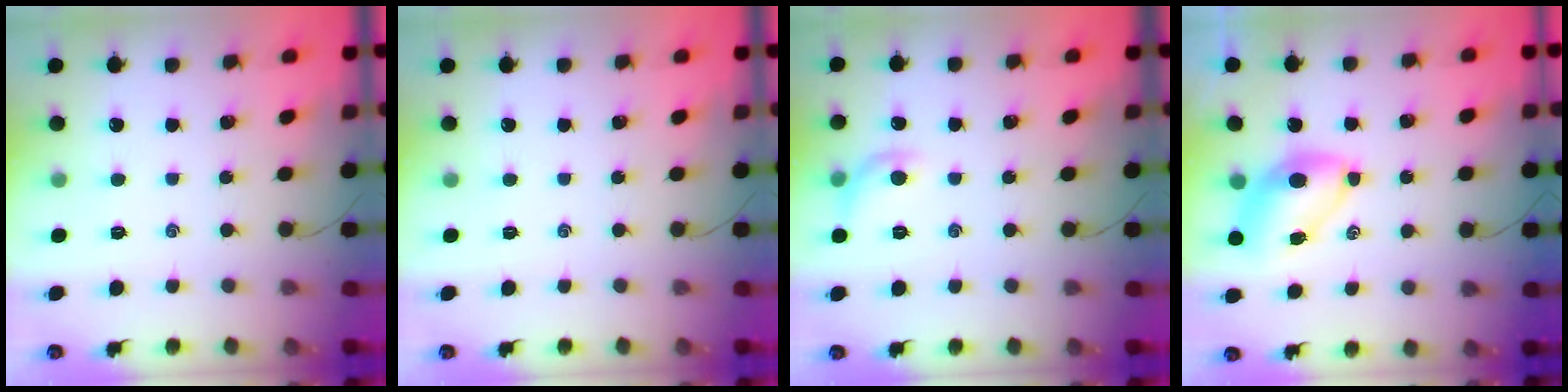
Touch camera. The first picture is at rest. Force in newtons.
{"total": 0.0}
{"total": 7.0, "press": 6.9, "slide": 1.3}
{"total": 7.2, "press": 7.1, "slide": 1.0}